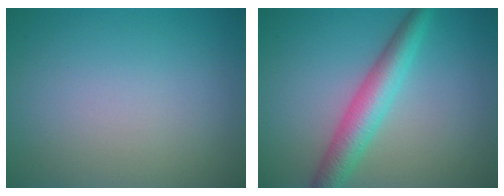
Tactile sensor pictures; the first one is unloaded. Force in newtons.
{"total": 4.5, "press": 4.5, "slide": 0.1}